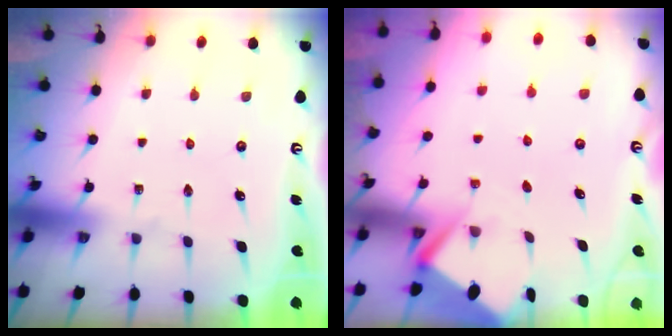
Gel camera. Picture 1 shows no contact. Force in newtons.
{"total": 2.8, "press": 2.8, "slide": 0.3}